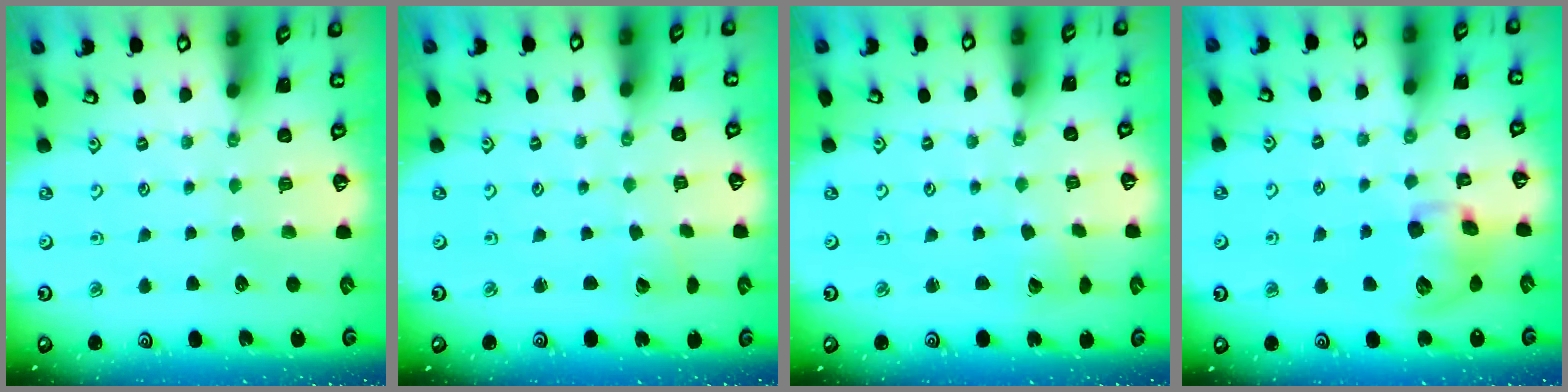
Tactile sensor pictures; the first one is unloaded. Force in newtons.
{"total": 2.1, "press": 2.1, "slide": 0.1}
{"total": 2.3, "press": 2.3, "slide": 0.3}
{"total": 10.8, "press": 10.7, "slide": 1.8}